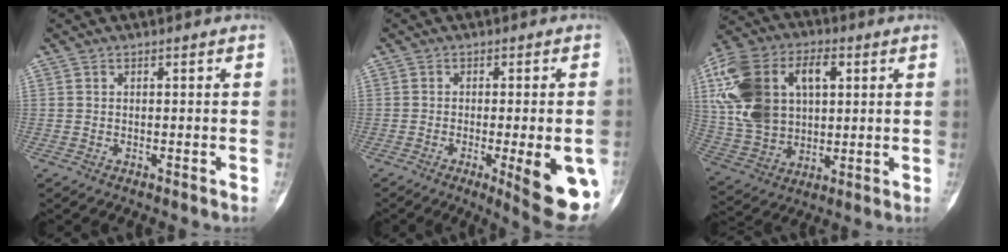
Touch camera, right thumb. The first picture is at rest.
{"total": 12.5, "force": [-3.9, 2.8, 11.5], "torque": [-0.119, -0.011, -0.041]}
{"total": 21.3, "force": [5.2, 14.2, 14.9], "torque": [-0.287, 0.011, 0.097]}